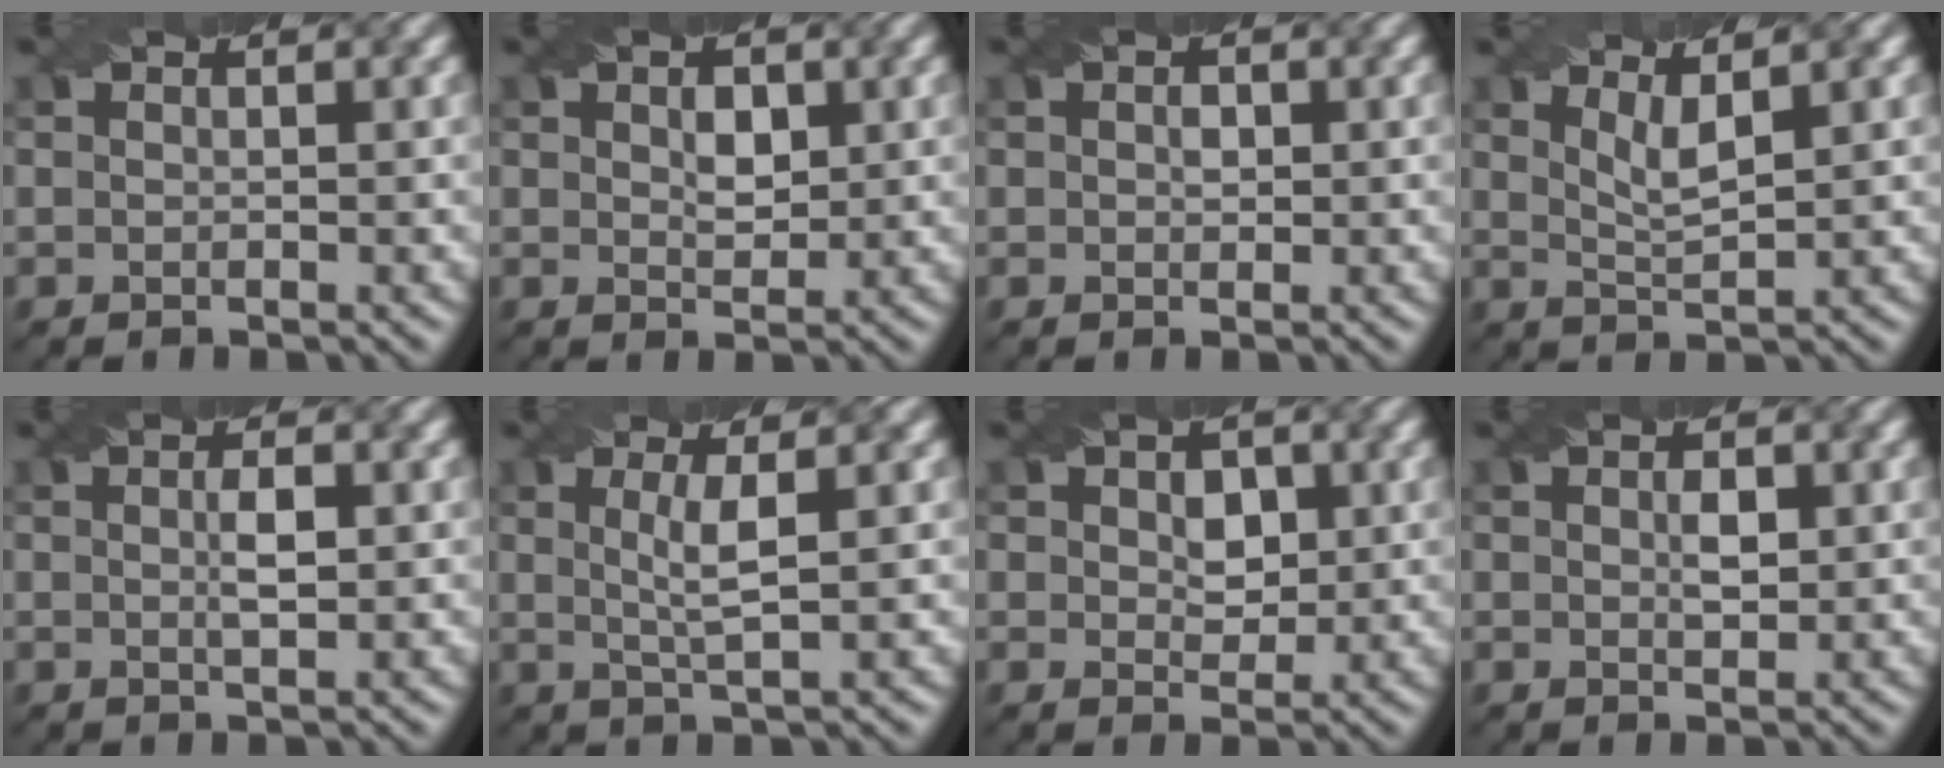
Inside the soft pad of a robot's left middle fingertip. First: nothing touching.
{"total": 2.2, "force": [0.7, 1.4, 1.6], "torque": [-0.028, -0.002, 0.014]}
{"total": 1.1, "force": [0.1, 0.7, 0.7], "torque": [-0.012, 0.002, 0.001]}
{"total": 2.4, "force": [1.4, 0.5, 2.0], "torque": [-0.036, -0.005, 0.027]}
{"total": 1.9, "force": [0.2, 0.4, 1.9], "torque": [-0.035, 0.003, 0.003]}
{"total": 3.0, "force": [0.6, 0.5, 2.9], "torque": [-0.057, 0.000, 0.013]}
{"total": 3.0, "force": [0.8, 2.1, 2.0], "torque": [-0.031, -0.002, 0.009]}
{"total": 1.7, "force": [0.4, 0.8, 1.5], "torque": [-0.028, 0.001, 0.009]}